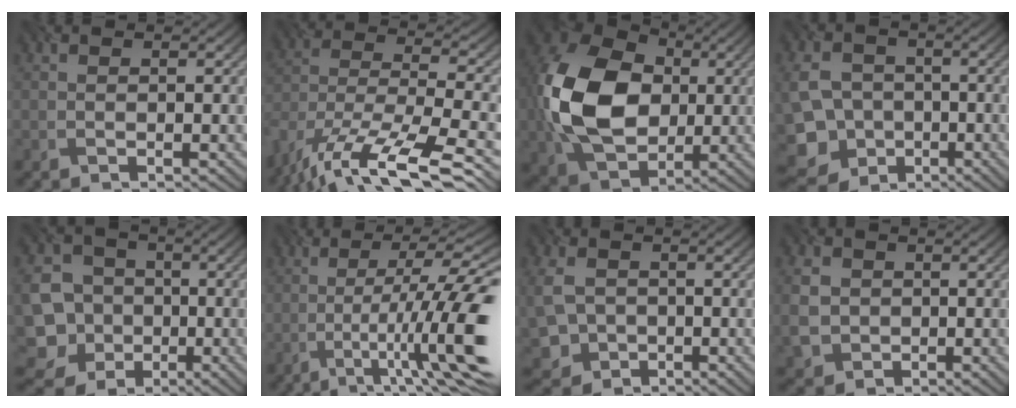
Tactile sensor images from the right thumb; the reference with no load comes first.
{"total": 15.1, "force": [-10.6, 5.9, 9.1], "torque": [-0.190, -0.012, -0.148]}
{"total": 16.4, "force": [0.6, 12.0, 11.2], "torque": [-0.278, 0.000, 0.012]}
{"total": 9.0, "force": [-2.3, 7.7, 4.2], "torque": [-0.117, -0.034, -0.048]}
{"total": 10.5, "force": [-3.1, 9.4, 3.5], "torque": [-0.105, -0.033, -0.084]}
{"total": 14.4, "force": [-3.7, 3.1, 13.6], "torque": [-0.204, 0.005, -0.052]}
{"total": 5.6, "force": [-0.8, 4.6, 3.0], "torque": [-0.088, -0.018, -0.014]}
{"total": 4.6, "force": [-0.1, 4.1, 2.0], "torque": [-0.066, -0.012, -0.003]}